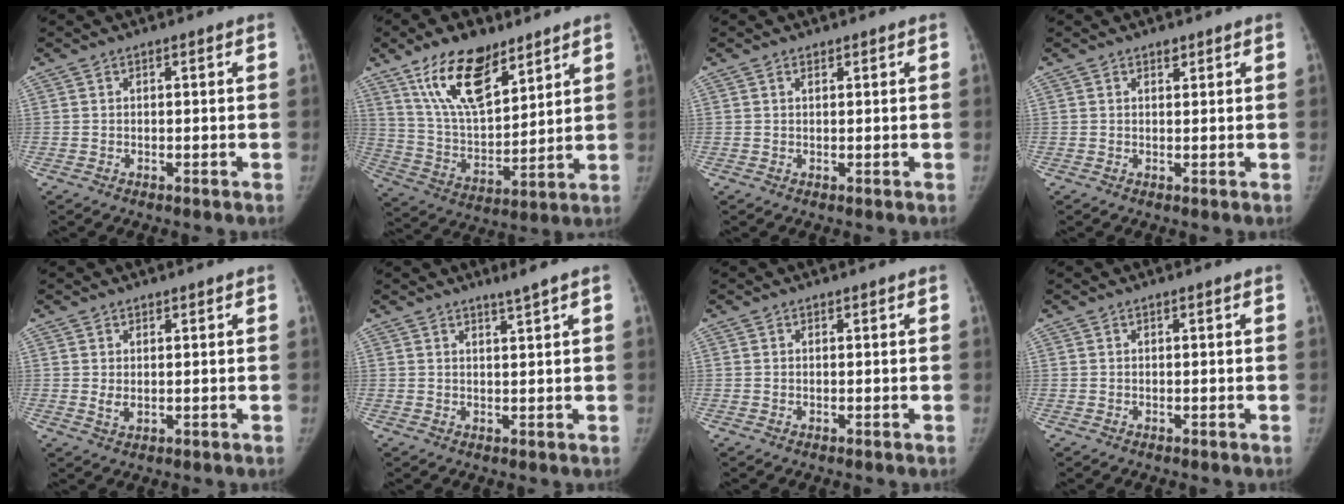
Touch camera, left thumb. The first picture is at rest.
{"total": 16.6, "force": [10.6, 7.5, 10.3], "torque": [-0.146, -0.056, 0.200]}
{"total": 0.6, "force": [0.5, 0.3, 0.1], "torque": [0.001, -0.004, 0.006]}
{"total": 1.0, "force": [0.9, 0.5, 0.2], "torque": [0.004, -0.008, 0.011]}
{"total": 1.6, "force": [0.6, 0.9, 1.1], "torque": [-0.015, -0.011, 0.015]}
{"total": 2.1, "force": [1.7, -0.6, 1.1], "torque": [-0.017, -0.019, 0.030]}
{"total": 0.0}
{"total": 0.0}